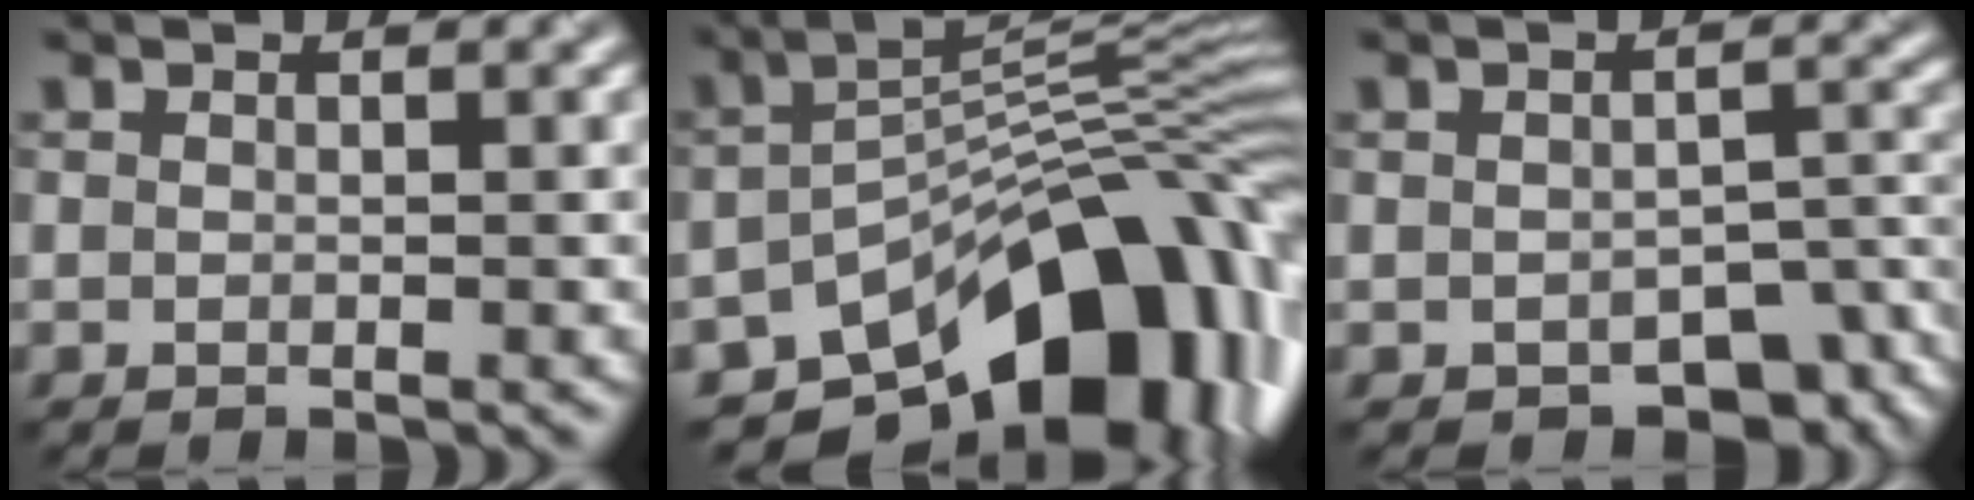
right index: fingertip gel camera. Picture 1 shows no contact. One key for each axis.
{"total": 14.0, "fx": -8.0, "fy": 6.8, "fz": 9.3, "tx": -0.119, "ty": -0.003, "tz": -0.129}
{"total": 5.8, "fx": -3.2, "fy": 3.1, "fz": 3.7, "tx": -0.033, "ty": -0.018, "tz": -0.034}